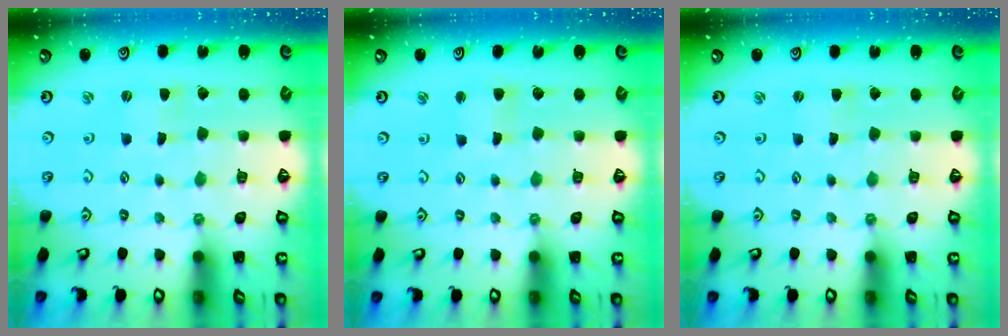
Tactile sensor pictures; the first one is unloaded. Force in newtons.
{"total": 1.9, "press": 1.9, "slide": 0.2}
{"total": 1.3, "press": 1.2, "slide": 0.2}